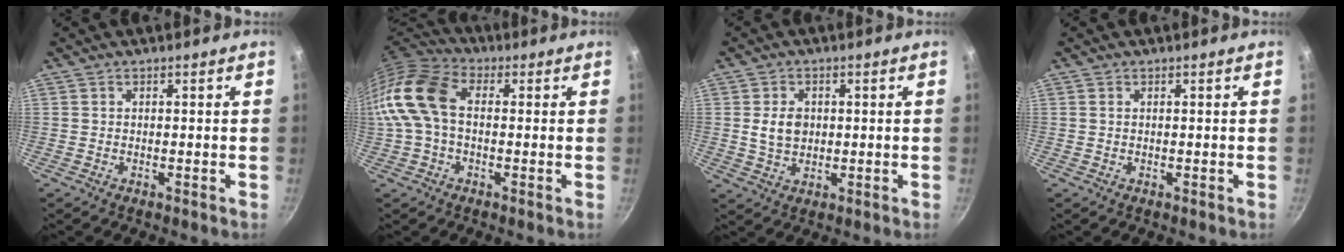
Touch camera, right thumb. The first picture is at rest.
{"total": 13.6, "force": [0.3, 9.0, 10.2], "torque": [-0.192, 0.035, -0.014]}
{"total": 5.3, "force": [0.6, 4.0, 3.5], "torque": [-0.051, -0.001, 0.012]}
{"total": 0.5, "force": [0.1, 0.3, 0.4], "torque": [-0.008, 0.001, 0.002]}